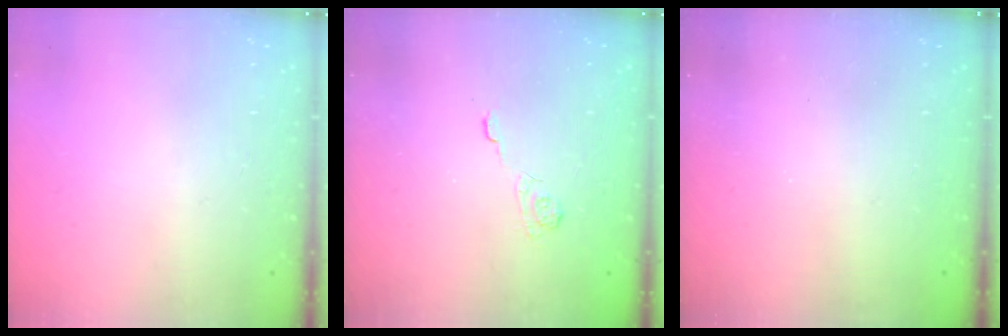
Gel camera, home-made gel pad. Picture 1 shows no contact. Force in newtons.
{"total": 2.7, "press": 2.2, "slide": 1.5}
{"total": 2.5, "press": 2.4, "slide": 0.8}